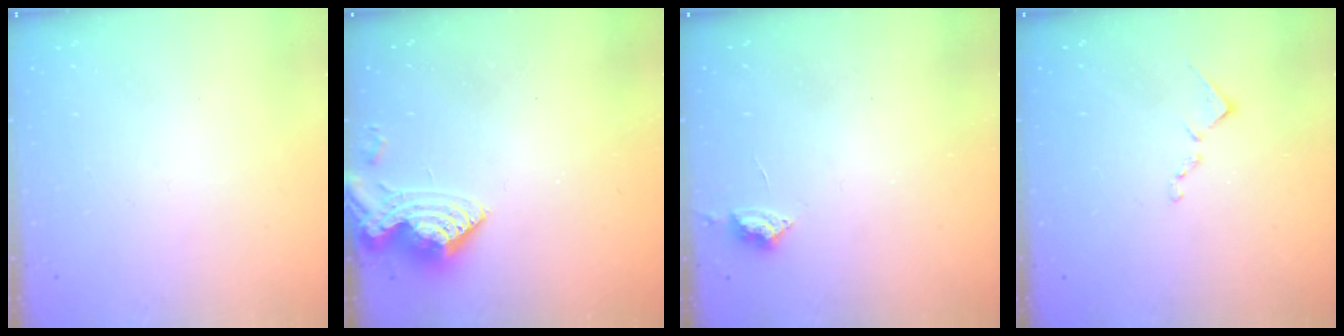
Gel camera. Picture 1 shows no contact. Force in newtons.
{"total": 8.2, "press": 8.2, "slide": 0.9}
{"total": 2.9, "press": 2.8, "slide": 0.4}
{"total": 8.4, "press": 8.3, "slide": 0.6}